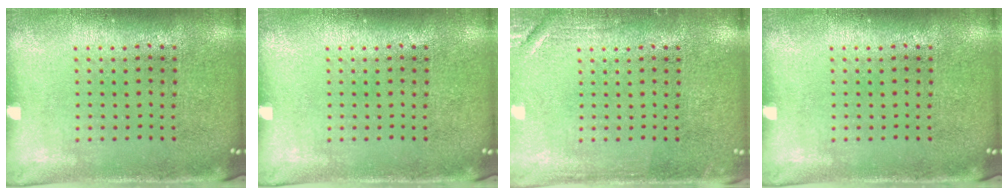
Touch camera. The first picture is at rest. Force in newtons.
{"total": 0.0}
{"total": 1.8, "press": 1.8, "slide": 0.3}
{"total": 0.0}